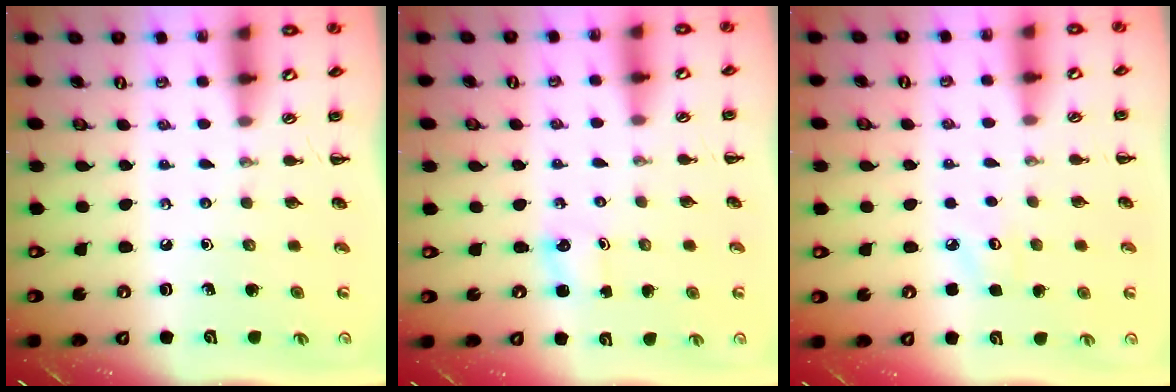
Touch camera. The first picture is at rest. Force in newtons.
{"total": 1.2, "press": 1.2, "slide": 0.2}
{"total": 4.2, "press": 4.0, "slide": 1.3}